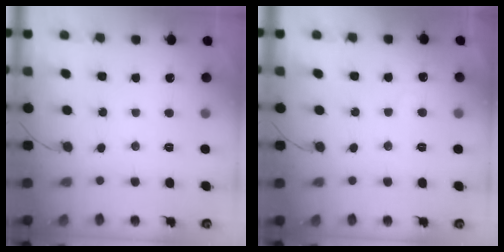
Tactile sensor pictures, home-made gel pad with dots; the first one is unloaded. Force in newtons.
{"total": 2.2, "press": 2.2, "slide": 0.0}